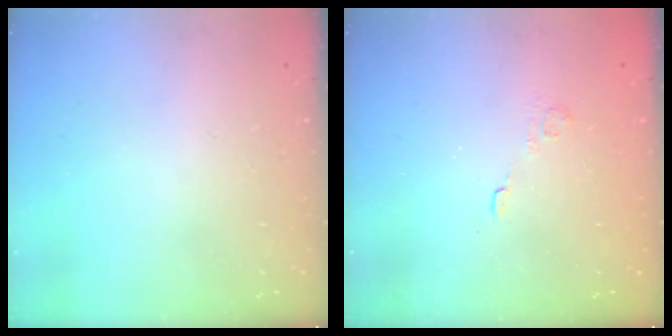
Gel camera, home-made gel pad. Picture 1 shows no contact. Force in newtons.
{"total": 2.1, "press": 1.6, "slide": 1.4}